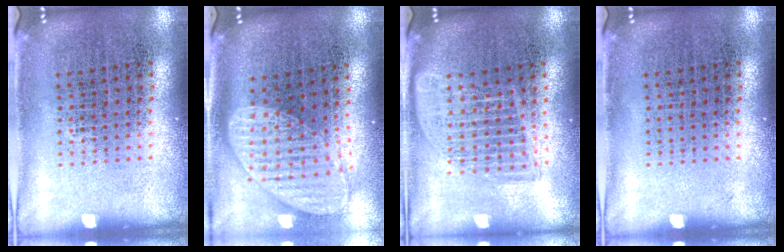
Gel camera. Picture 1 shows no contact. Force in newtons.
{"total": 2.0, "press": 1.5, "slide": 1.2}
{"total": 1.6, "press": 1.4, "slide": 0.7}
{"total": 0.0}